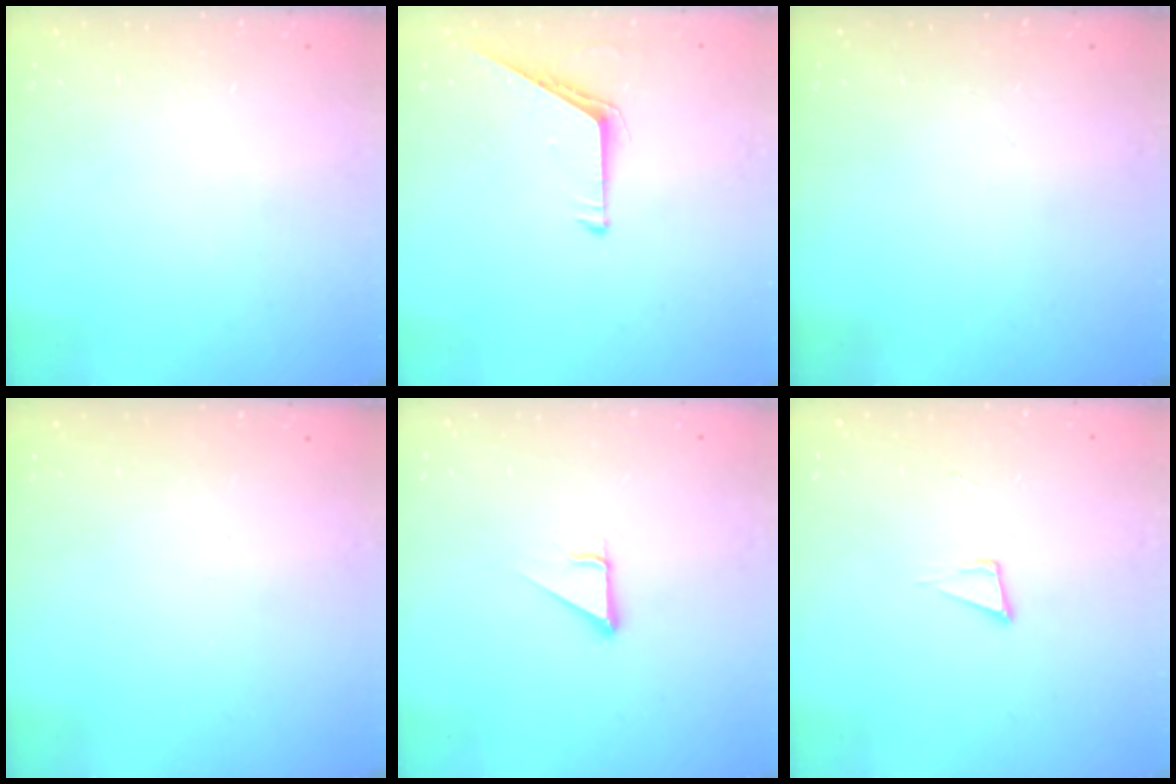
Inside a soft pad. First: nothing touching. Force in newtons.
{"total": 5.3, "press": 5.3, "slide": 0.5}
{"total": 0.0}
{"total": 0.0}
{"total": 2.9, "press": 2.8, "slide": 0.2}
{"total": 3.9, "press": 2.4, "slide": 3.1}